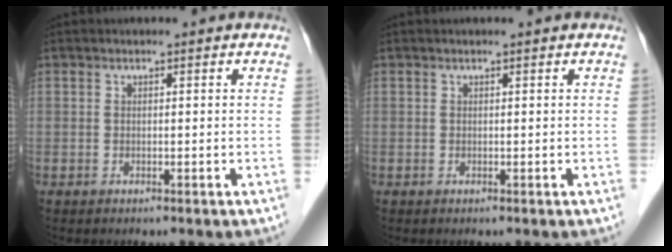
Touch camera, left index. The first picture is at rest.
{"total": 0.5, "force": [0.4, 0.0, 0.3], "torque": [-0.005, 0.005, 0.008]}